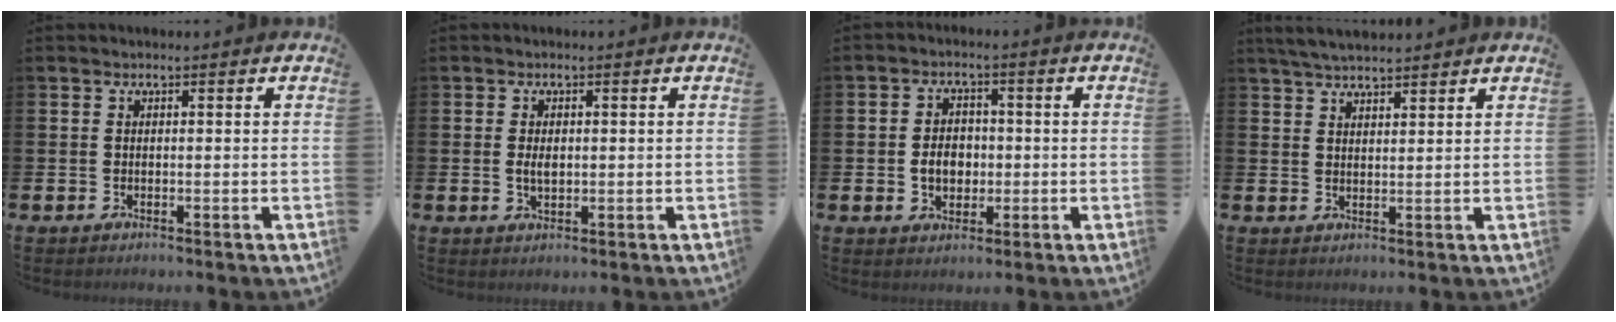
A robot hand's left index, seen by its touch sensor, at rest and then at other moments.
{"total": 2.0, "force": [0.1, 1.1, 1.7], "torque": [-0.018, -0.001, -0.002]}
{"total": 4.0, "force": [-0.4, 3.1, 2.5], "torque": [-0.029, -0.001, -0.017]}
{"total": 4.0, "force": [3.8, 0.6, 1.1], "torque": [-0.029, -0.009, 0.071]}